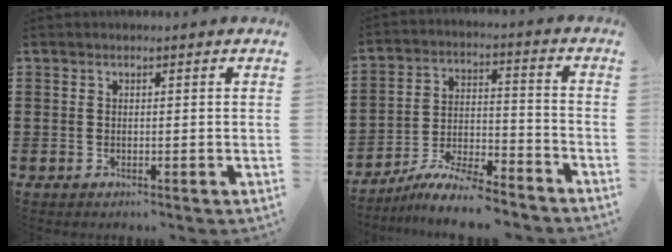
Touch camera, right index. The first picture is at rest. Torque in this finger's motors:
{"motor_torque": [0.84, 0.75, 0.24, 0.06]}